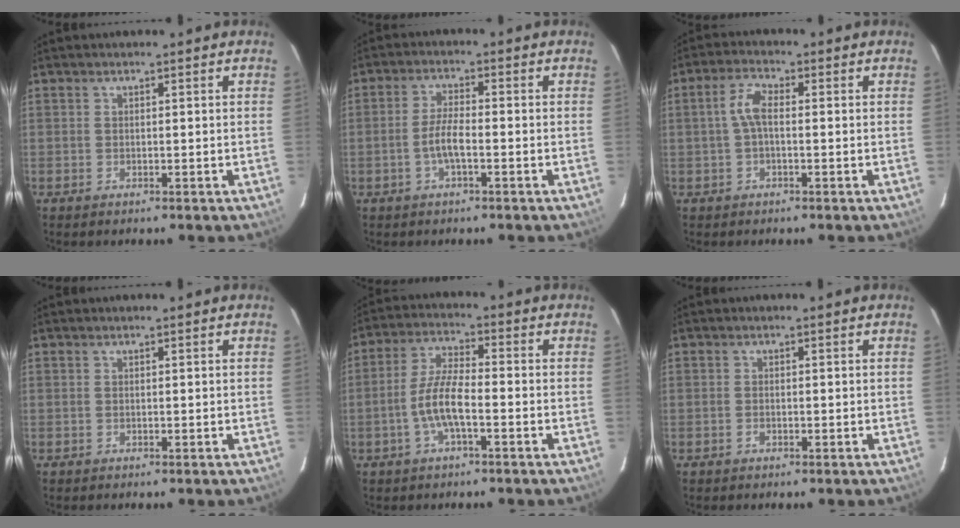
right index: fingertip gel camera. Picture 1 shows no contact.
{"total": 4.1, "force": [-1.6, 0.8, 3.7], "torque": [-0.081, 0.005, -0.031]}
{"total": 4.0, "force": [-0.2, 1.6, 3.6], "torque": [-0.078, 0.013, -0.005]}
{"total": 0.0}
{"total": 7.0, "force": [-2.6, 1.6, 6.3], "torque": [-0.135, 0.007, -0.051]}
{"total": 0.9, "force": [-0.5, 0.5, 0.5], "torque": [-0.010, 0.000, -0.009]}